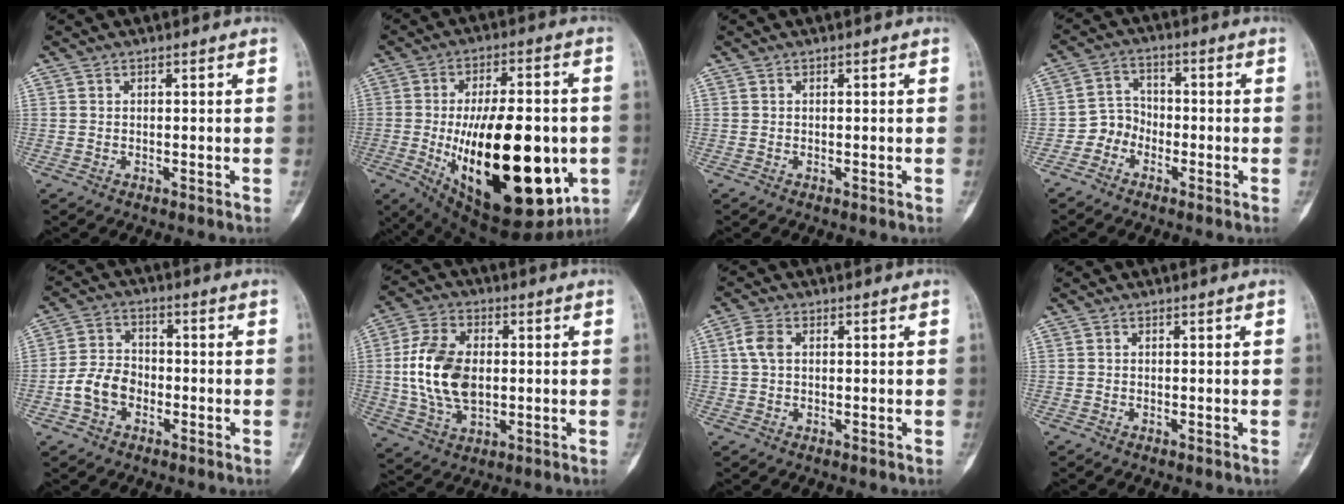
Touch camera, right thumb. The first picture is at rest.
{"total": 29.8, "force": [-5.7, 12.9, 26.2], "torque": [-0.388, -0.018, -0.061]}
{"total": 0.0}
{"total": 4.6, "force": [-2.3, 3.8, 1.1], "torque": [0.002, 0.020, -0.055]}
{"total": 7.6, "force": [-2.5, 5.6, 4.5], "torque": [-0.074, 0.026, -0.053]}
{"total": 13.8, "force": [0.3, 8.5, 10.9], "torque": [-0.204, 0.004, 0.008]}
{"total": 3.5, "force": [0.7, 2.2, 2.6], "torque": [-0.059, 0.009, 0.010]}
{"total": 0.0}